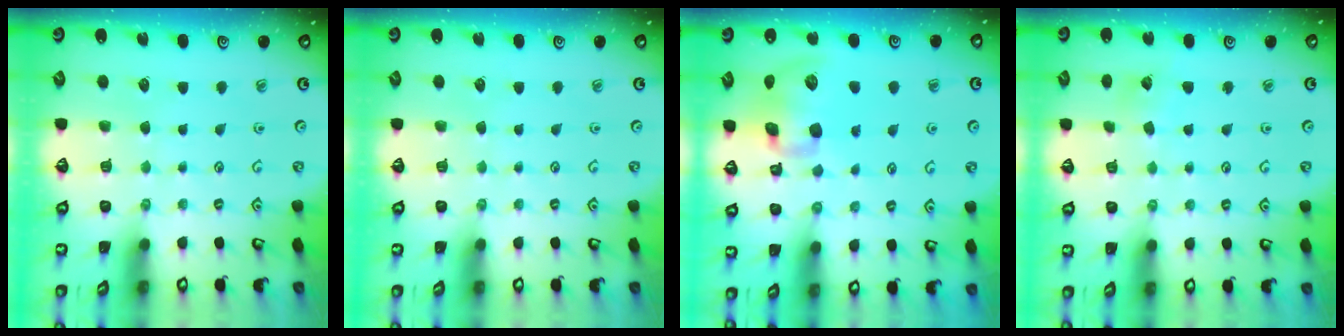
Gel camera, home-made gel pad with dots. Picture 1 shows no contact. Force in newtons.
{"total": 0.0}
{"total": 13.7, "press": 13.5, "slide": 2.4}
{"total": 4.6, "press": 4.6, "slide": 0.5}